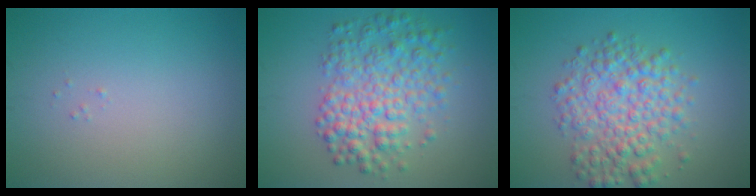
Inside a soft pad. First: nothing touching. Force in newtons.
{"total": 5.9, "press": 5.9, "slide": 0.1}
{"total": 5.8, "press": 5.8, "slide": 0.1}